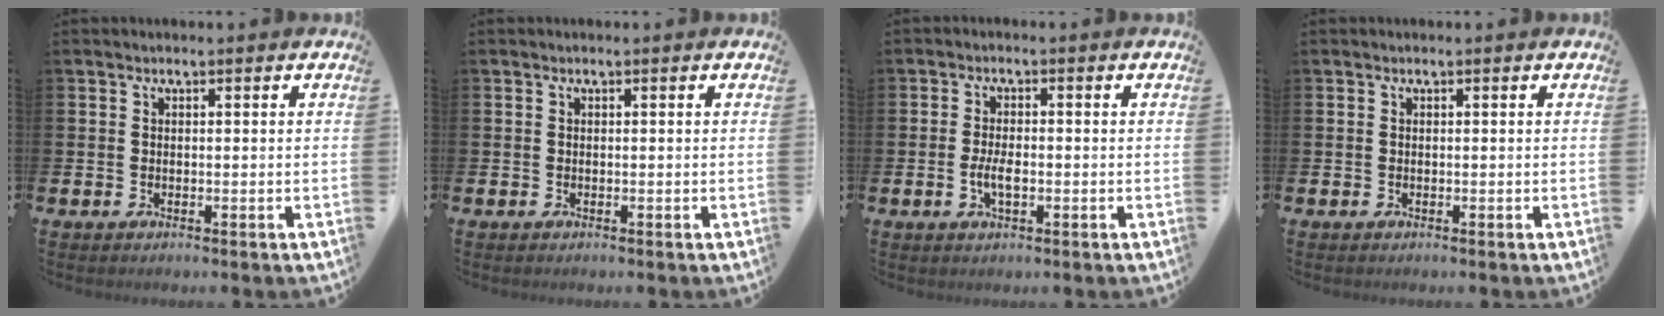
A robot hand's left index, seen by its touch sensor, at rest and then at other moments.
{"total": 0.0}
{"total": 3.0, "force": [-0.7, 1.3, 2.6], "torque": [-0.044, 0.000, -0.013]}
{"total": 0.0}